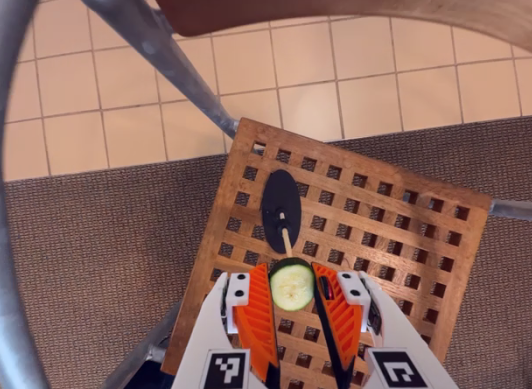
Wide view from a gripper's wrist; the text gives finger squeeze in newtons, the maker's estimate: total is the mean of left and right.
{"total": 5.7, "left": 5.3, "right": 6.0}